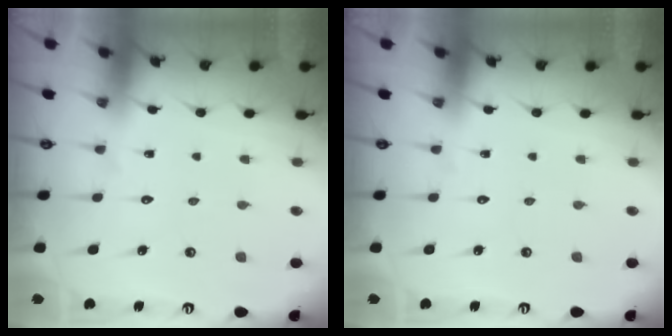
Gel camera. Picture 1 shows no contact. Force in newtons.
{"total": 0.0}